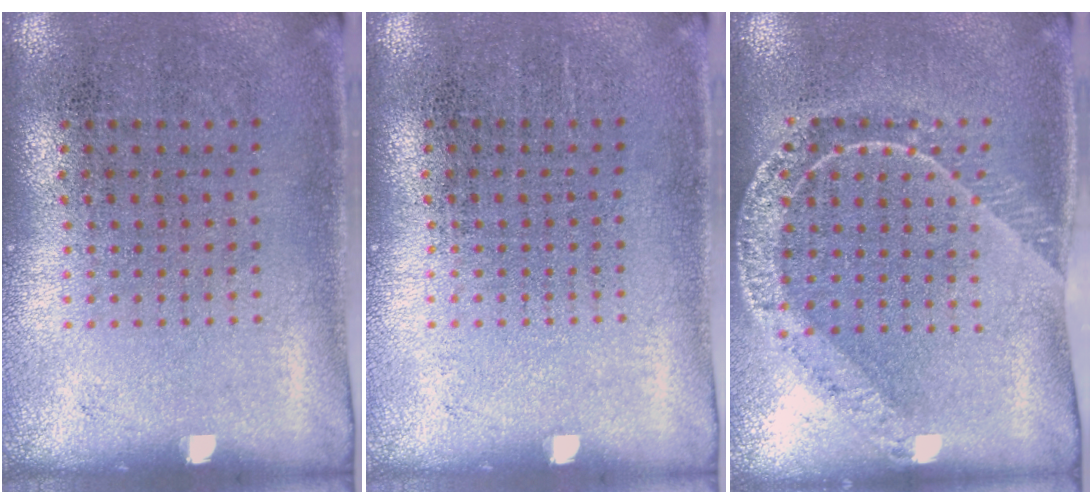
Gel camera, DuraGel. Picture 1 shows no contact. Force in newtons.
{"total": 0.0}
{"total": 1.6, "press": 1.5, "slide": 0.5}